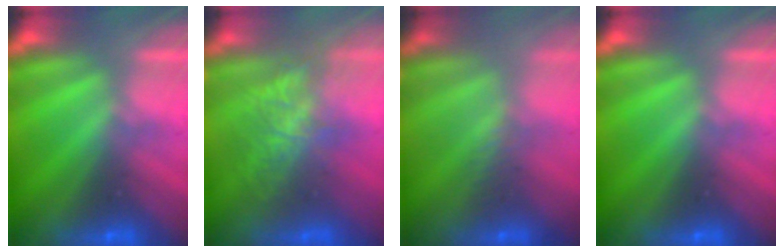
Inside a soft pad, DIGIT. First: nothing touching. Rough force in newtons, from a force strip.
{"total": 4.6}
{"total": 2.5}
{"total": 0.0}